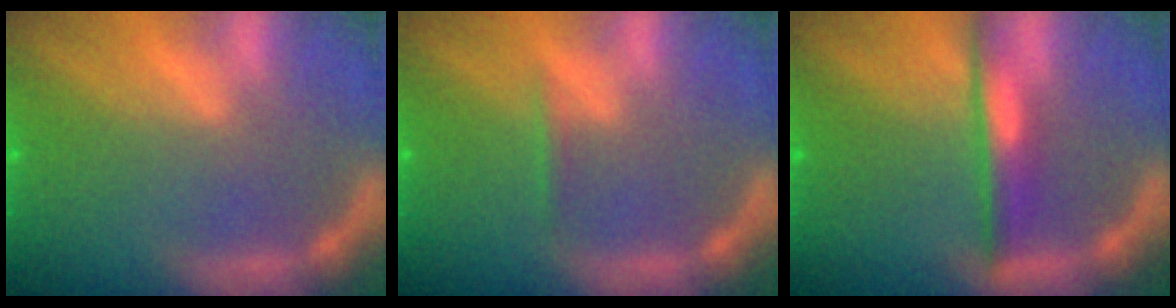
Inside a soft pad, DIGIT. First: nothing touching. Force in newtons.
{"total": 0.9}
{"total": 3.5}